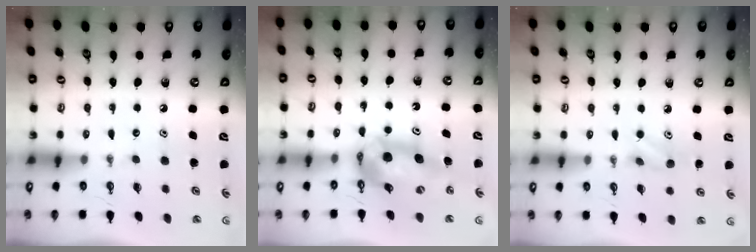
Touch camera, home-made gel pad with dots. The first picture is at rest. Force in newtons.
{"total": 12.5, "press": 12.4, "slide": 1.3}
{"total": 5.3, "press": 5.3, "slide": 0.6}